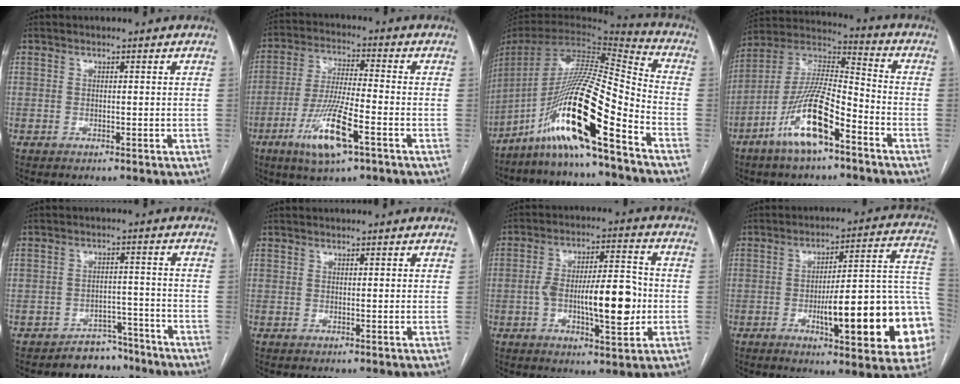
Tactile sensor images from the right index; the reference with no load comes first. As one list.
[{"total": 11.5, "force": [-5.3, 1.4, 10.0], "torque": [-0.204, -0.018, -0.096]}, {"total": 20.0, "force": [-11.9, 0.3, 16.1], "torque": [-0.338, -0.014, -0.226]}, {"total": 14.6, "force": [-7.5, 3.5, 12.1], "torque": [-0.242, 0.001, -0.136]}, {"total": 5.4, "force": [-4.6, 2.9, -0.3], "torque": [0.018, 0.027, -0.070]}, {"total": 0.7, "force": [0.4, 0.1, 0.6], "torque": [-0.011, 0.002, 0.004]}, {"total": 13.6, "force": [-2.0, 3.9, 12.9], "torque": [-0.212, 0.017, -0.026]}, {"total": 22.3, "force": [-5.9, 4.1, 21.1], "torque": [-0.200, 0.026, -0.067]}]